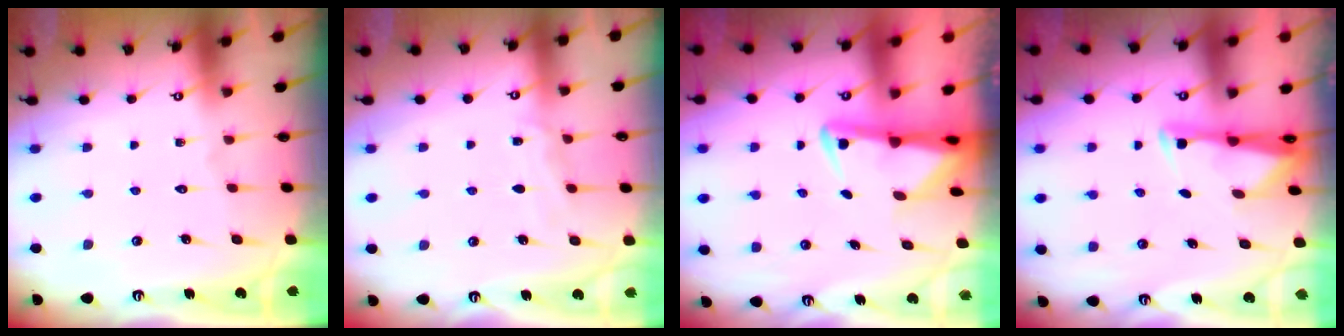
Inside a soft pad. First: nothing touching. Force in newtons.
{"total": 5.1, "press": 5.0, "slide": 0.6}
{"total": 3.5, "press": 3.4, "slide": 0.6}
{"total": 2.8, "press": 2.8, "slide": 0.4}